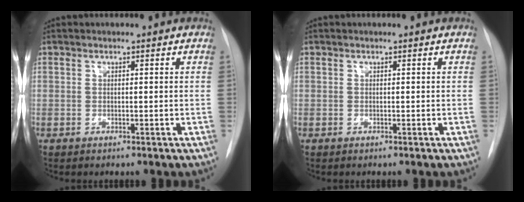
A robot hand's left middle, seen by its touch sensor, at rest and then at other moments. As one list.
[{"total": 0.0}]